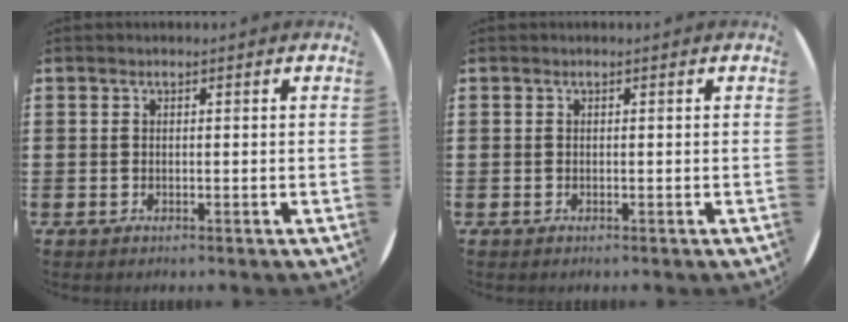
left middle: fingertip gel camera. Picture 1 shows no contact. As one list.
[{"total": 0.0}]